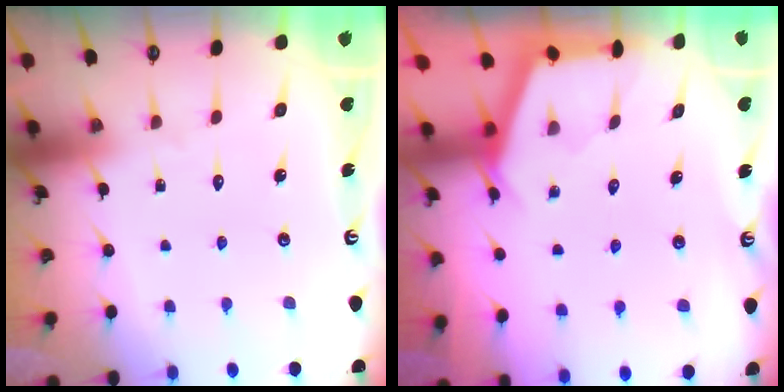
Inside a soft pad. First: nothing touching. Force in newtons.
{"total": 2.9, "press": 2.9, "slide": 0.3}